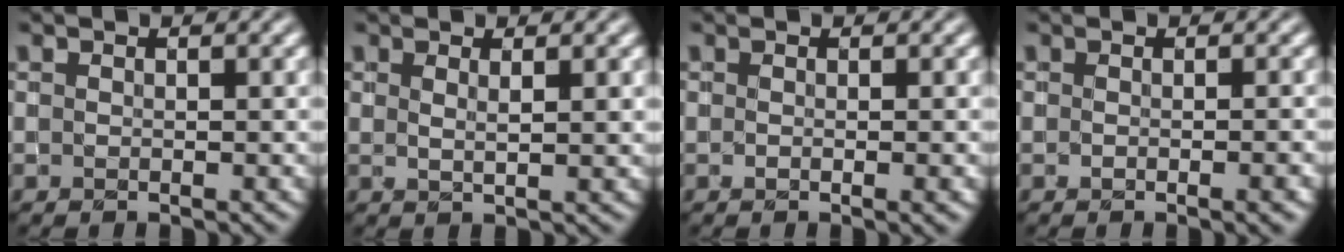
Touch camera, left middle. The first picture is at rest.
{"total": 1.5, "force": [0.8, 0.4, 1.2], "torque": [-0.017, -0.001, 0.014]}
{"total": 1.3, "force": [-0.1, 0.3, 1.2], "torque": [-0.019, -0.006, 0.000]}
{"total": 2.2, "force": [-0.4, 0.8, 2.0], "torque": [-0.015, -0.004, 0.002]}